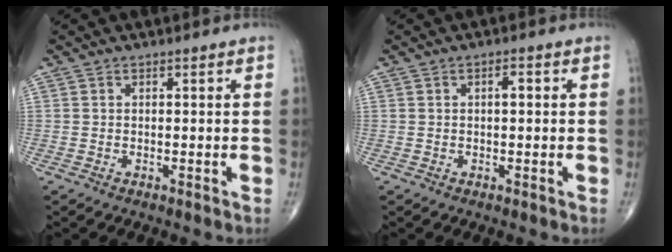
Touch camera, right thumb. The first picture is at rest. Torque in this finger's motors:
{"motor_torque": [0.05, -0.08, 0.14, 0.04, 0.03]}